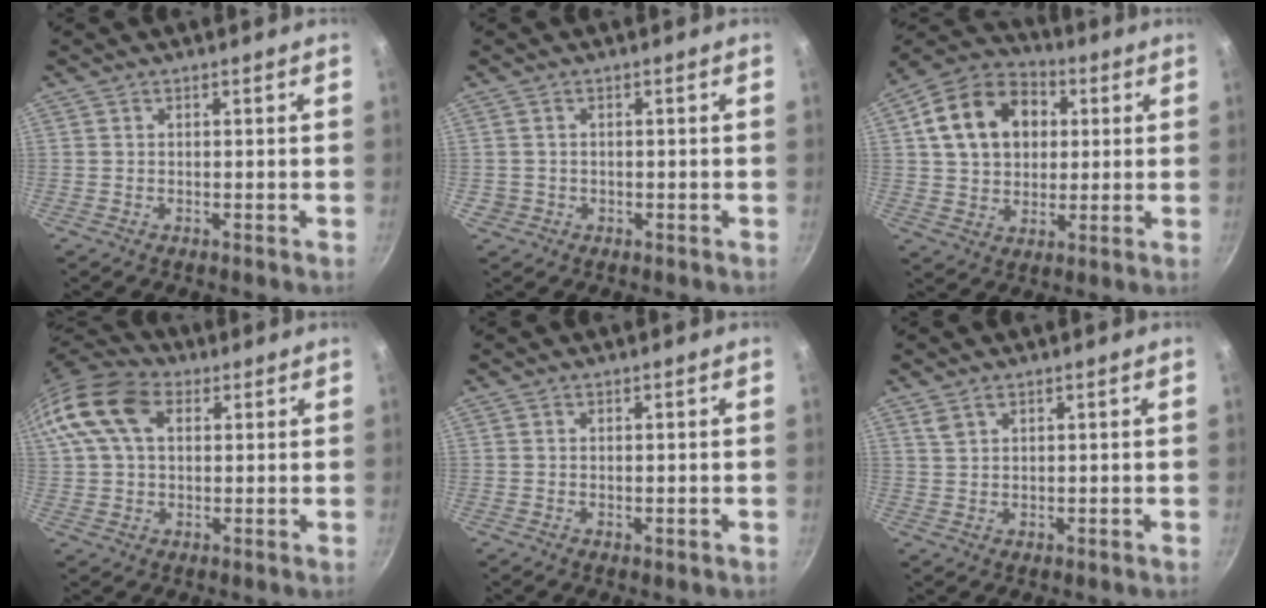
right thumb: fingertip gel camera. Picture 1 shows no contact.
{"total": 1.6, "force": [-0.3, 1.5, 0.4], "torque": [-0.006, 0.004, 0.000]}
{"total": 17.2, "force": [4.1, 13.0, 10.5], "torque": [-0.157, 0.021, 0.059]}
{"total": 15.6, "force": [5.0, 10.2, 10.7], "torque": [-0.207, 0.021, 0.075]}
{"total": 1.0, "force": [-0.1, 0.3, 0.9], "torque": [-0.012, -0.002, -0.002]}
{"total": 2.5, "force": [1.5, 1.4, 1.4], "torque": [-0.021, -0.004, 0.031]}